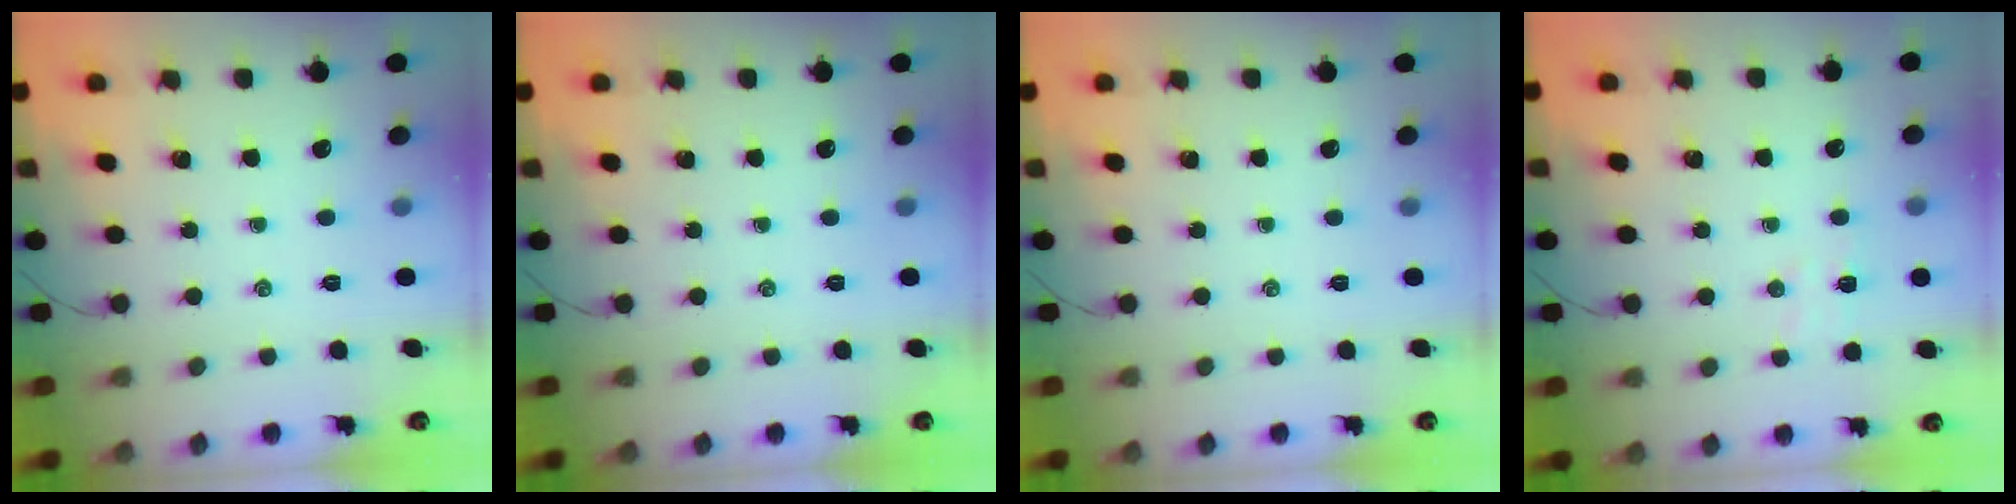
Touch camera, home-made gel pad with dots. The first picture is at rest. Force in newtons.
{"total": 0.0}
{"total": 0.0}
{"total": 4.3, "press": 4.2, "slide": 1.0}